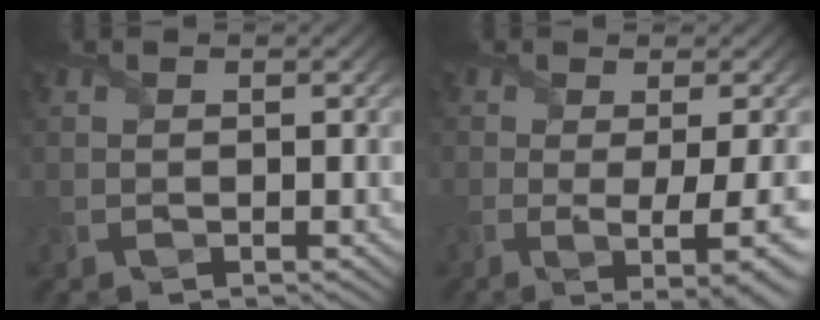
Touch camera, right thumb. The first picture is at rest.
{"total": 5.7, "force": [-1.5, 0.8, 5.5], "torque": [-0.088, -0.016, -0.016]}